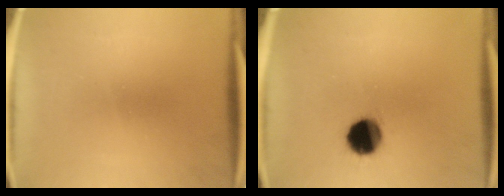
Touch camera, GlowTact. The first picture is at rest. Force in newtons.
{"total": 10.2}